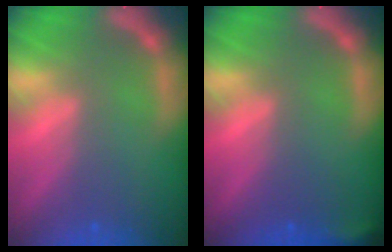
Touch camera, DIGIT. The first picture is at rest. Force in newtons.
{"total": 1.9}